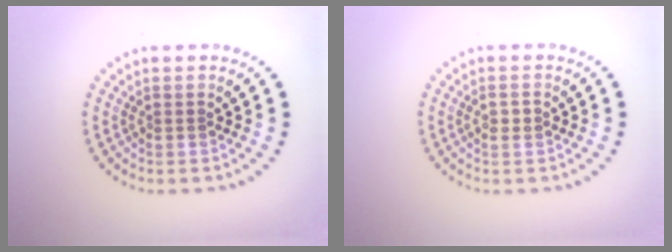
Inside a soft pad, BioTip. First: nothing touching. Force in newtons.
{"total": 1.1, "press": 1.1, "slide": 0.2}